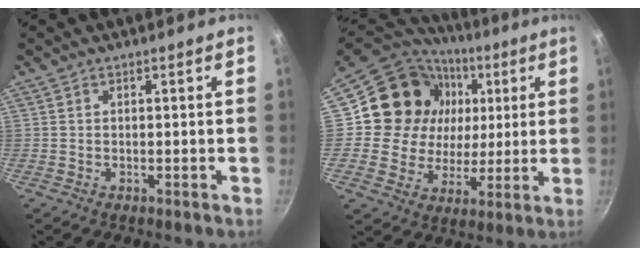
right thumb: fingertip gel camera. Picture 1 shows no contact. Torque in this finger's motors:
{"motor_torque": [-0.60, 1.81, 0.50, -0.52, 0.05]}